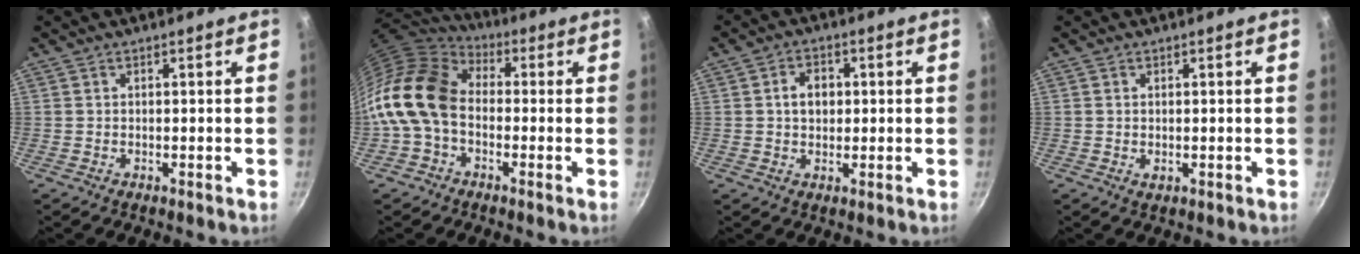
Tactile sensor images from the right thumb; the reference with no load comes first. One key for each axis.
{"total": 16.0, "fx": -1.7, "fy": 11.5, "fz": 11.1, "tx": -0.199, "ty": 0.039, "tz": -0.055}
{"total": 4.7, "fx": 0.5, "fy": 3.6, "fz": 2.9, "tx": -0.027, "ty": 0.007, "tz": 0.005}
{"total": 1.0, "fx": 0.1, "fy": 0.6, "fz": 0.8, "tx": -0.012, "ty": -0.002, "tz": 0.001}